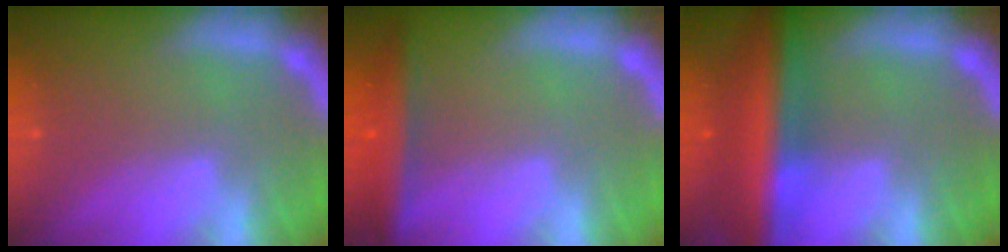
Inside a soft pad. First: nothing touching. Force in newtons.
{"total": 4.5}
{"total": 10.0}